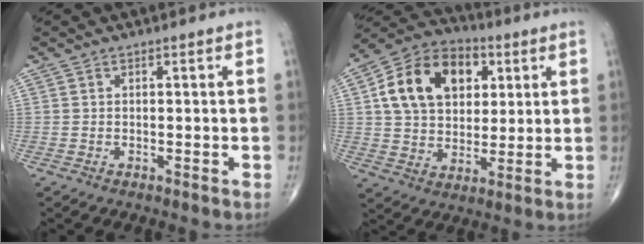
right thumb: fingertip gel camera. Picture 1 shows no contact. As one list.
[{"total": 17.4, "force": [5.1, 12.1, 11.4], "torque": [-0.171, 0.004, 0.085]}]